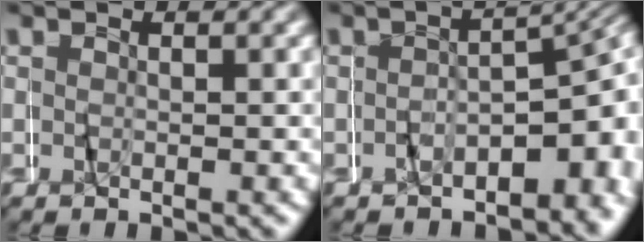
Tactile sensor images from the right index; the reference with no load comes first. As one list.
[{"total": 4.7, "force": [-2.6, 1.9, 3.4], "torque": [-0.032, 0.012, -0.047]}]